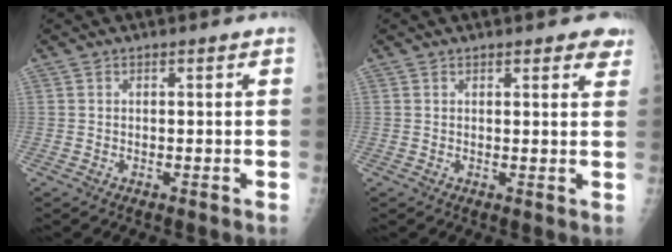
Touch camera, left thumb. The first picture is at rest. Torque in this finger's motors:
{"motor_torque": [-0.23, -0.08, 0.02, 0.09, 0.02]}